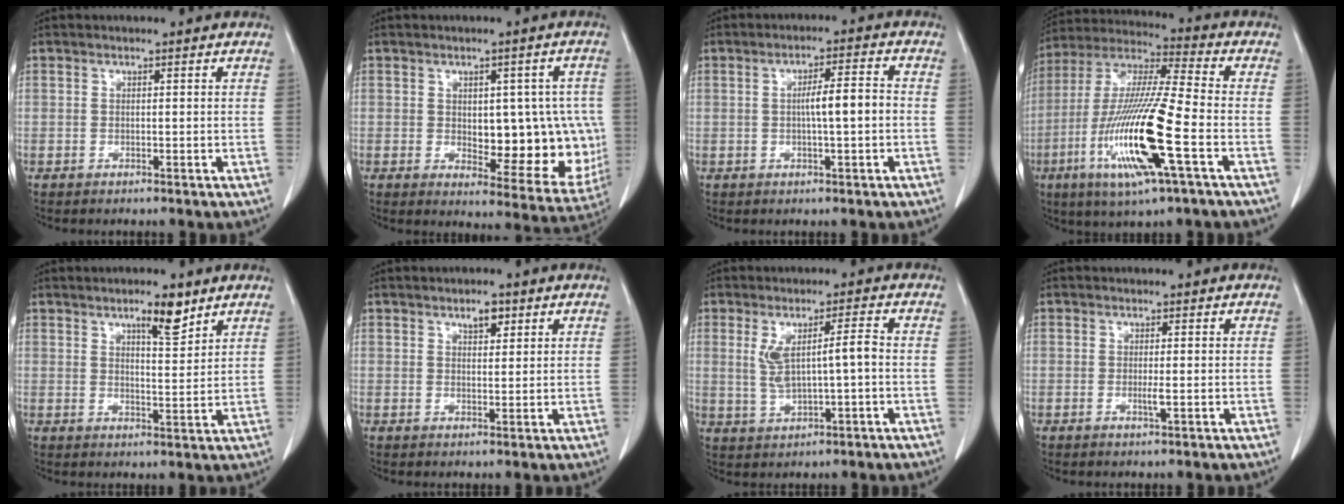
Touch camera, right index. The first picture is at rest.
{"total": 13.7, "force": [-0.8, 6.5, 12.1], "torque": [-0.139, 0.009, 0.009]}
{"total": 4.9, "force": [-0.4, 0.3, 4.9], "torque": [-0.083, 0.010, -0.005]}
{"total": 18.5, "force": [-6.0, 1.0, 17.5], "torque": [-0.365, -0.022, -0.115]}
{"total": 5.5, "force": [3.8, 1.1, 3.8], "torque": [-0.063, -0.002, 0.059]}
{"total": 2.6, "force": [1.6, 1.1, 1.7], "torque": [-0.028, -0.001, 0.026]}
{"total": 5.9, "force": [0.3, 0.9, 5.8], "torque": [-0.111, 0.011, 0.014]}
{"total": 1.2, "force": [-0.3, 0.0, 1.2], "torque": [-0.023, -0.004, -0.005]}